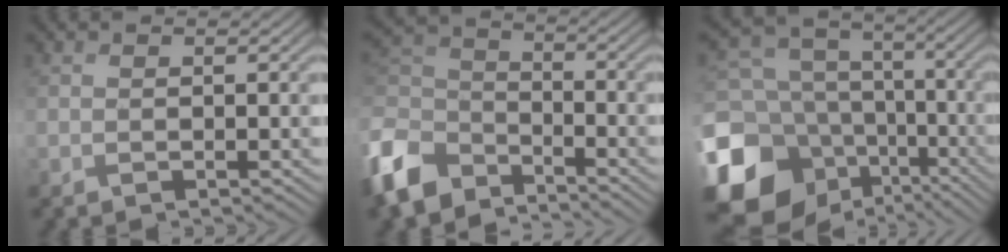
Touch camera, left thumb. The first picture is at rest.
{"total": 9.7, "force": [-6.7, 5.7, 4.1], "torque": [-0.117, -0.013, -0.154]}
{"total": 18.4, "force": [-6.2, 15.1, 8.4], "torque": [-0.264, -0.026, -0.097]}